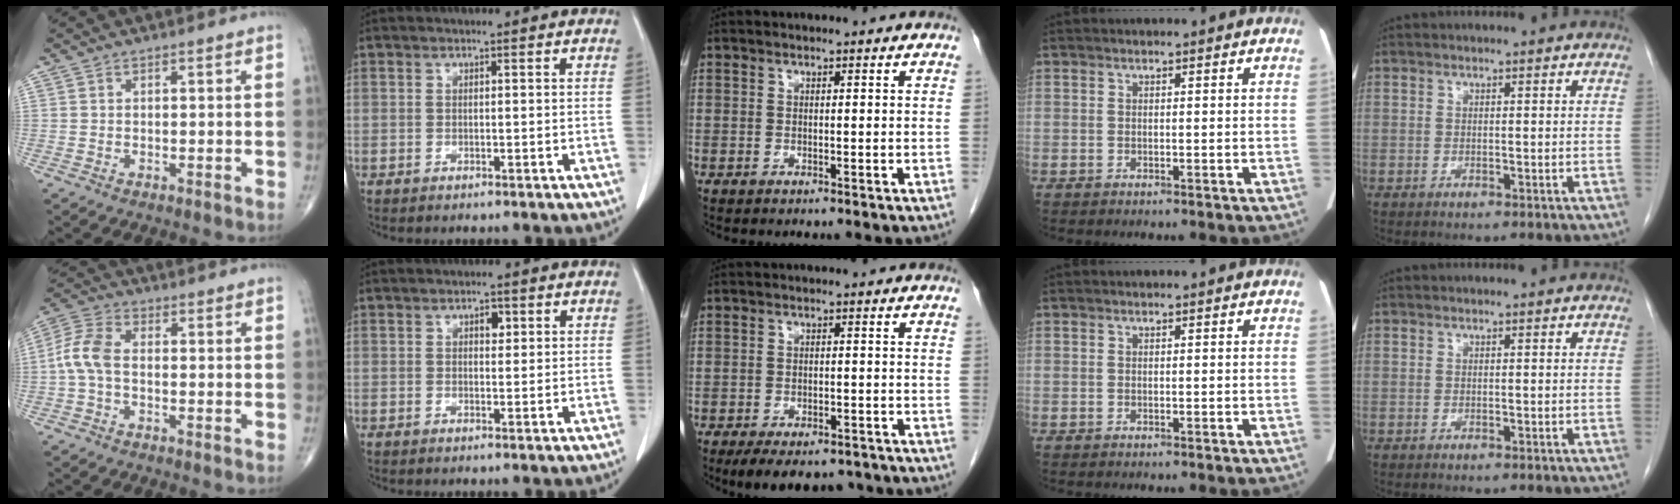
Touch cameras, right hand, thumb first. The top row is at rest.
{"thumb": {"total": 6.7, "force": [-0.8, 3.8, 5.5], "torque": [-0.123, 0.020, -0.026]}, "index": {"total": 1.8, "force": [0.7, 1.0, 1.3], "torque": [-0.018, 0.000, 0.009]}, "middle": {"total": 10.1, "force": [-7.9, 4.4, 4.4], "torque": [-0.063, -0.001, -0.108]}}